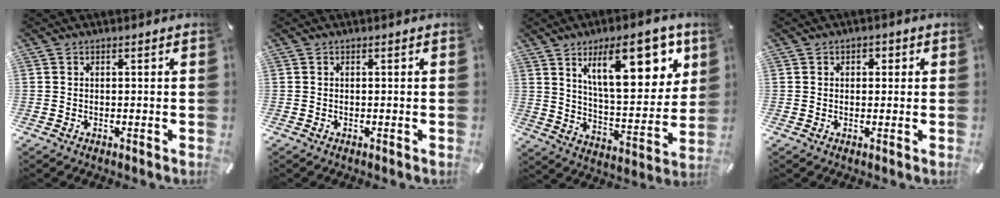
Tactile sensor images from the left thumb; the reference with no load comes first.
{"total": 0.0}
{"total": 21.0, "force": [10.4, 8.4, 16.2], "torque": [-0.236, -0.038, 0.160]}
{"total": 1.7, "force": [-0.1, 1.5, 0.9], "torque": [-0.010, 0.005, -0.007]}